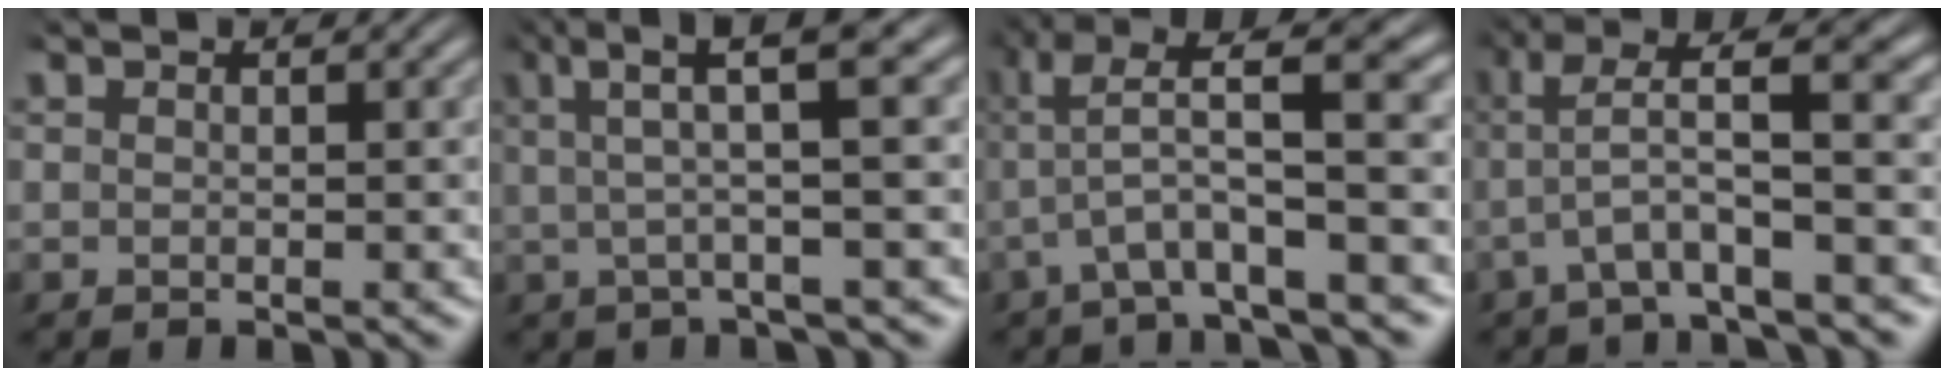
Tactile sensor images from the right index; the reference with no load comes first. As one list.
[{"total": 7.1, "force": [3.7, 1.2, 5.9], "torque": [-0.087, 0.032, 0.042]}, {"total": 9.1, "force": [2.1, 4.0, 7.8], "torque": [-0.124, 0.018, 0.022]}, {"total": 6.5, "force": [1.1, 2.2, 6.1], "torque": [-0.098, 0.013, 0.012]}]